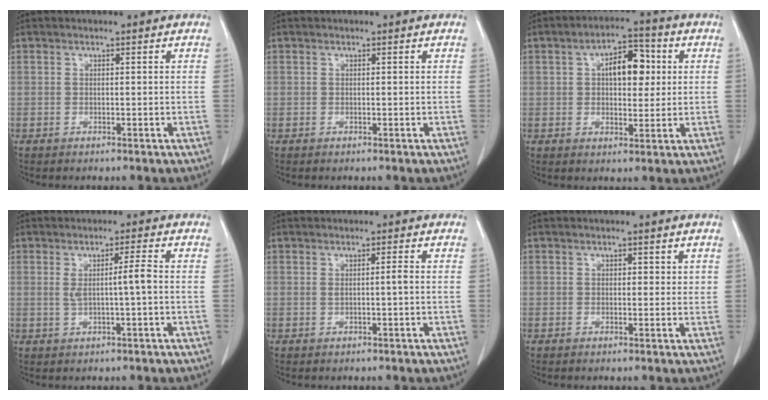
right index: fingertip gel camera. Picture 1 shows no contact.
{"total": 0.0}
{"total": 7.7, "force": [1.7, 3.8, 6.5], "torque": [-0.101, 0.020, 0.026]}
{"total": 3.6, "force": [0.1, -0.3, 3.6], "torque": [-0.066, 0.001, 0.006]}
{"total": 1.3, "force": [0.0, -0.1, 1.3], "torque": [-0.025, 0.000, 0.003]}
{"total": 1.6, "force": [0.6, 1.1, 1.0], "torque": [-0.005, 0.000, 0.006]}